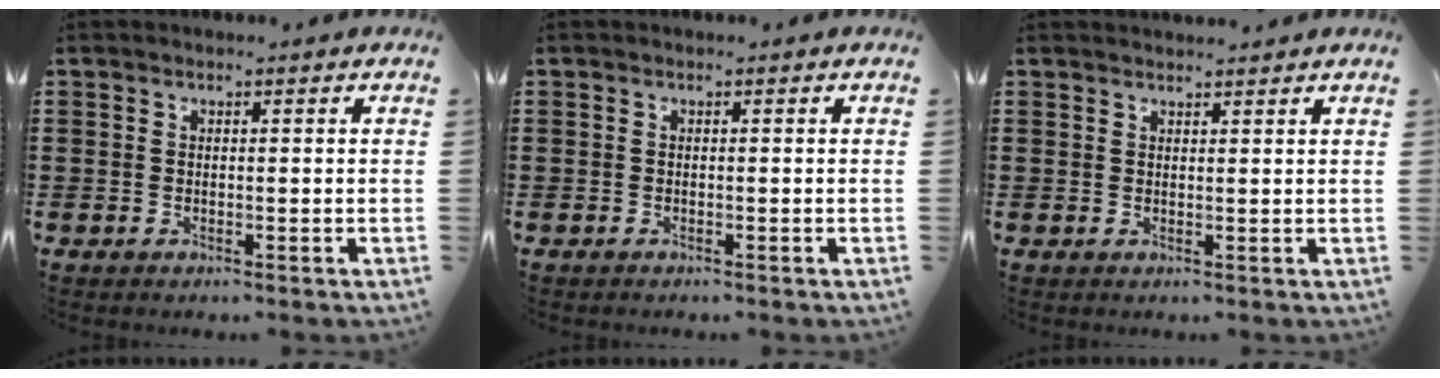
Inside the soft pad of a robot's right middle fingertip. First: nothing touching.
{"total": 0.0}
{"total": 1.1, "force": [1.1, 0.0, 0.1], "torque": [-0.003, -0.001, 0.021]}